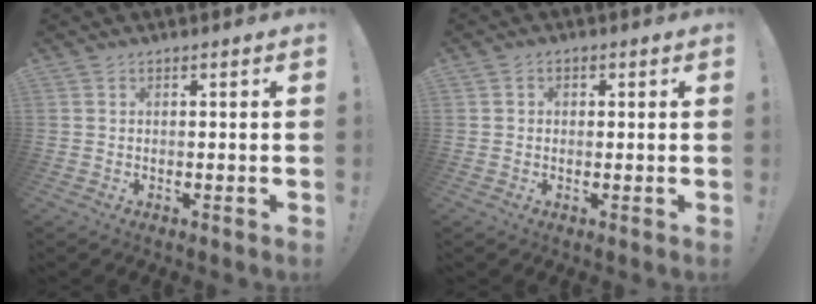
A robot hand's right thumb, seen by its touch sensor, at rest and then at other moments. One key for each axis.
{"total": 1.6, "fx": -0.2, "fy": 1.5, "fz": 0.6, "tx": -0.006, "ty": 0.004, "tz": -0.005}